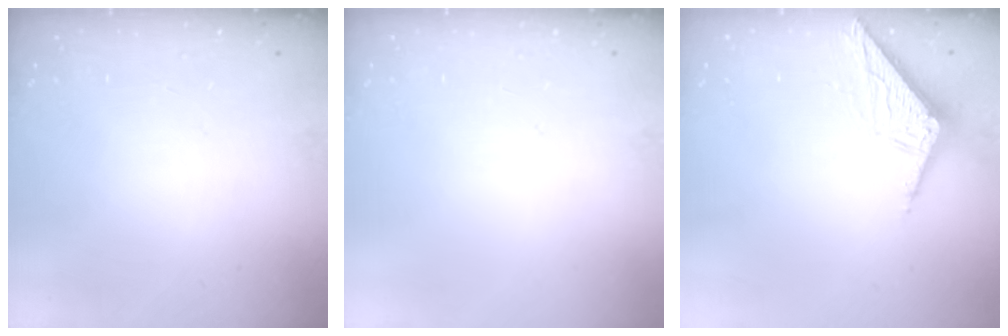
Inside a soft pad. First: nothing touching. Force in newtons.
{"total": 0.0}
{"total": 8.3, "press": 8.3, "slide": 0.5}